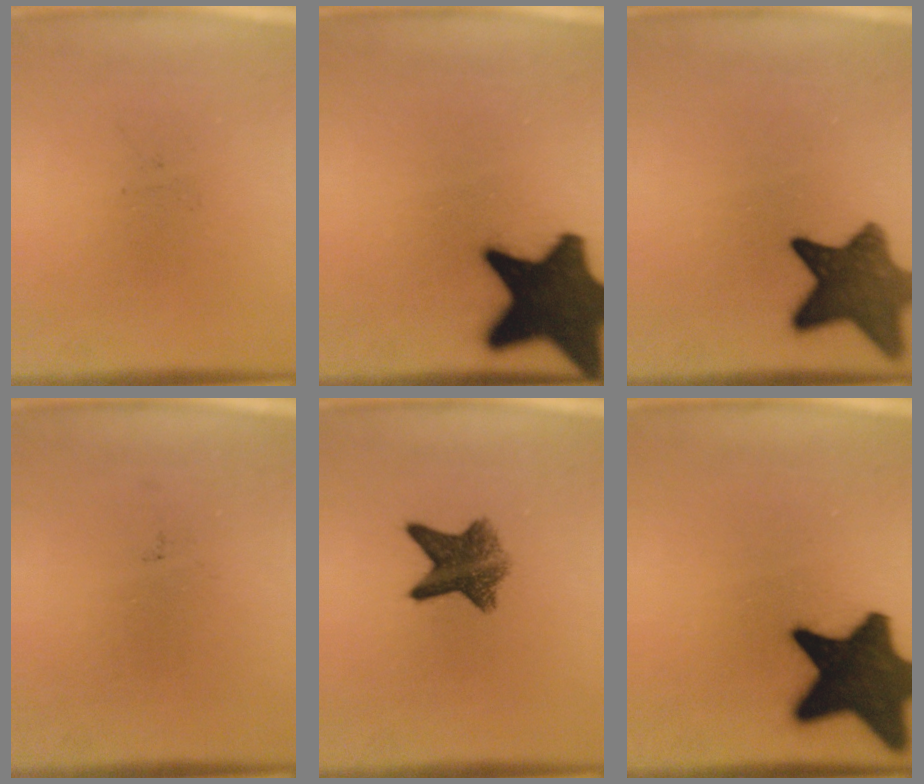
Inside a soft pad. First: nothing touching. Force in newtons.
{"total": 19.6}
{"total": 11.5}
{"total": 0.0}
{"total": 7.4}
{"total": 17.5}